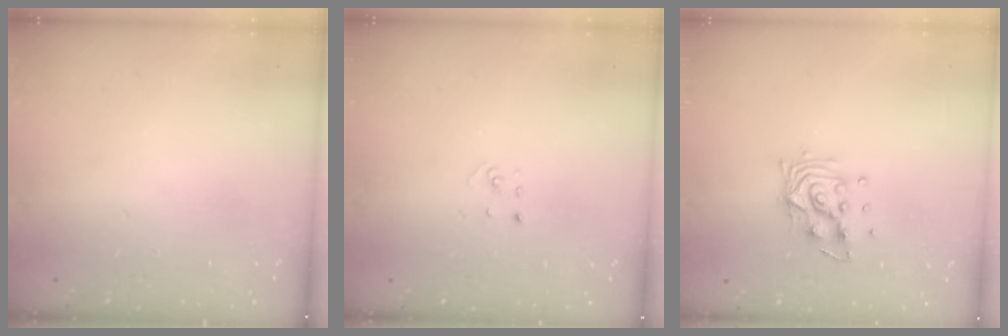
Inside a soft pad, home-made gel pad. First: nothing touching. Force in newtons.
{"total": 2.1, "press": 2.1, "slide": 0.1}
{"total": 8.9, "press": 8.9, "slide": 0.7}